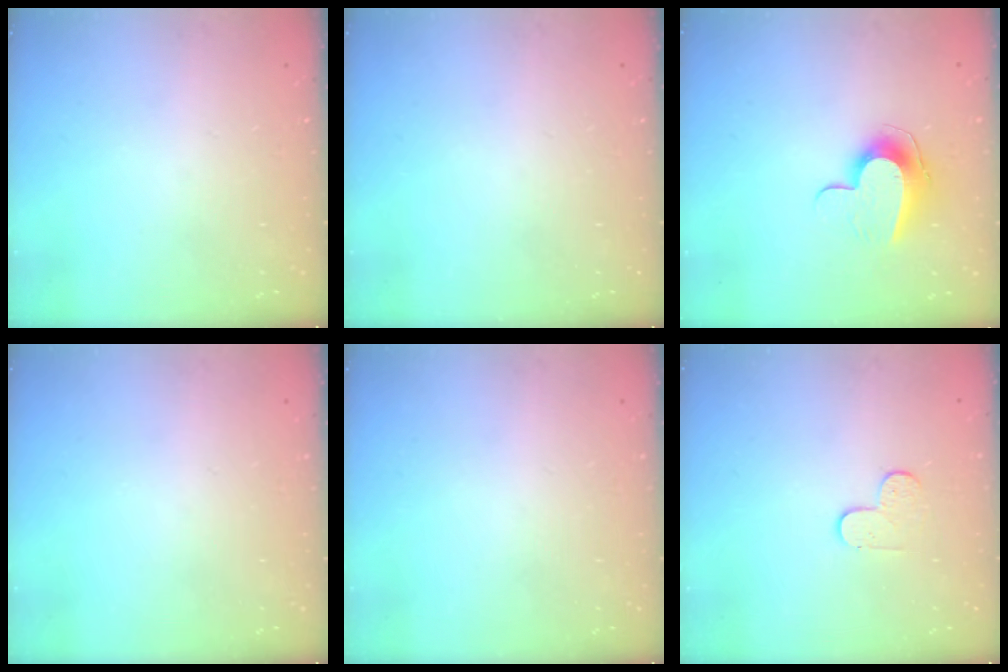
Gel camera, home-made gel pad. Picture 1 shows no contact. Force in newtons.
{"total": 0.0}
{"total": 9.8, "press": 9.8, "slide": 0.5}
{"total": 0.0}
{"total": 0.0}
{"total": 5.4, "press": 5.3, "slide": 0.6}